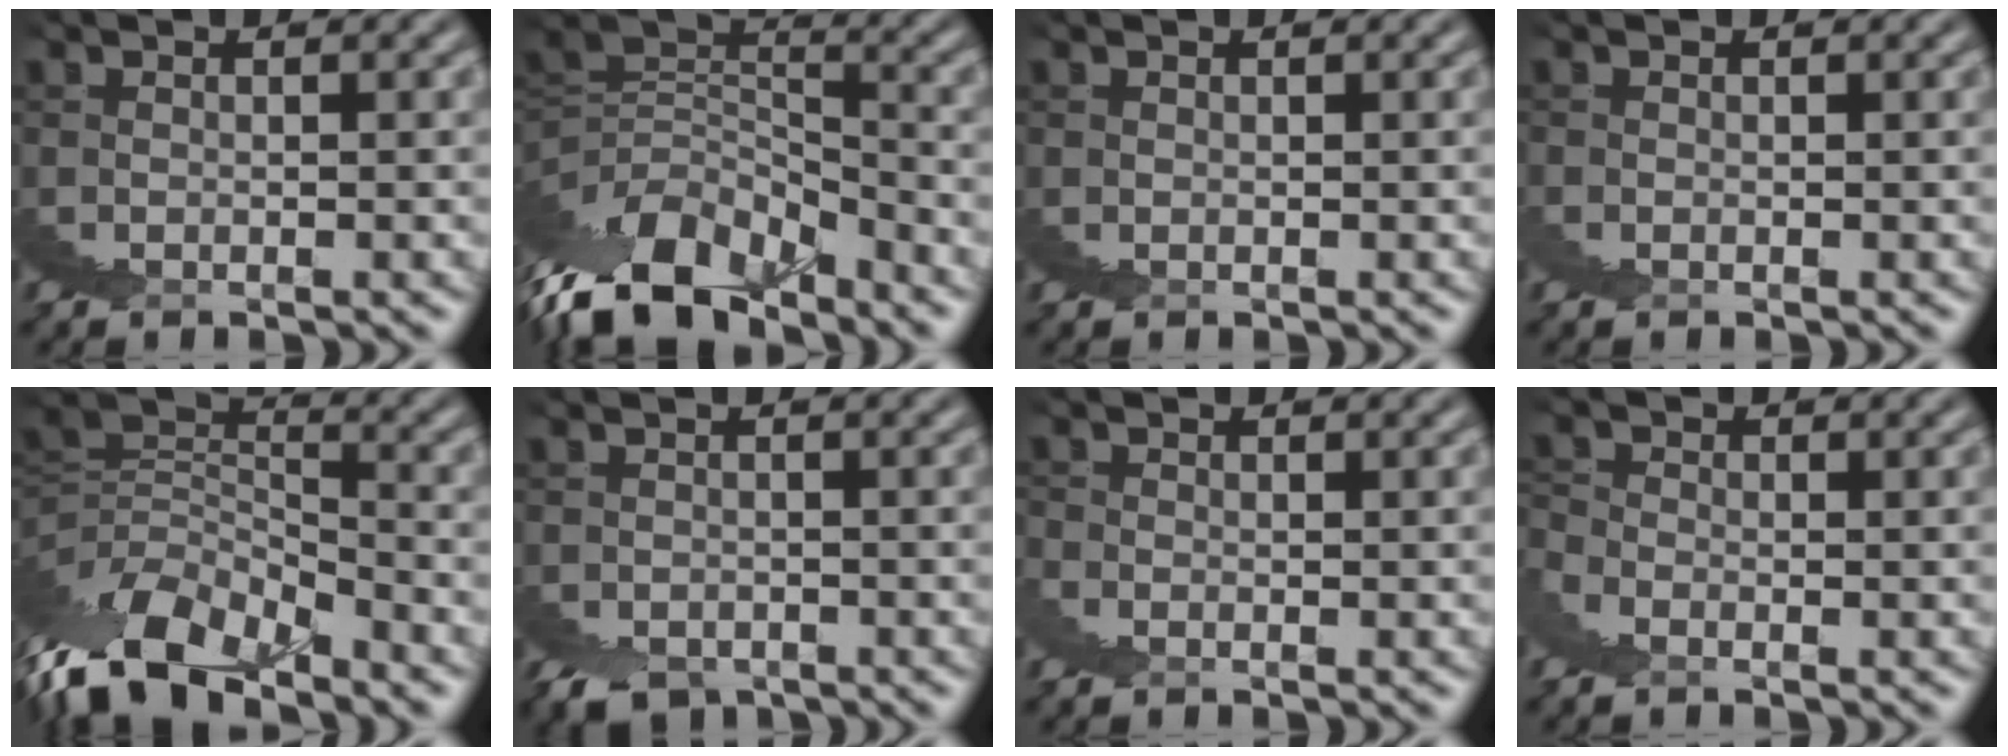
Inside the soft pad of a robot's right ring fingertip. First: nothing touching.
{"total": 8.4, "force": [-2.4, 4.2, 6.8], "torque": [-0.108, -0.003, -0.040]}
{"total": 0.7, "force": [0.4, 0.5, -0.2], "torque": [0.009, -0.001, 0.005]}
{"total": 0.6, "force": [0.1, 0.1, -0.6], "torque": [0.016, -0.001, 0.000]}
{"total": 7.4, "force": [-2.5, 3.4, 6.1], "torque": [-0.106, -0.005, -0.039]}
{"total": 1.0, "force": [-0.4, -0.4, -0.9], "torque": [0.037, 0.006, -0.009]}
{"total": 0.7, "force": [0.0, 0.6, -0.4], "torque": [0.013, 0.001, -0.004]}
{"total": 2.8, "force": [1.9, 1.9, 0.7], "torque": [-0.004, 0.010, 0.023]}